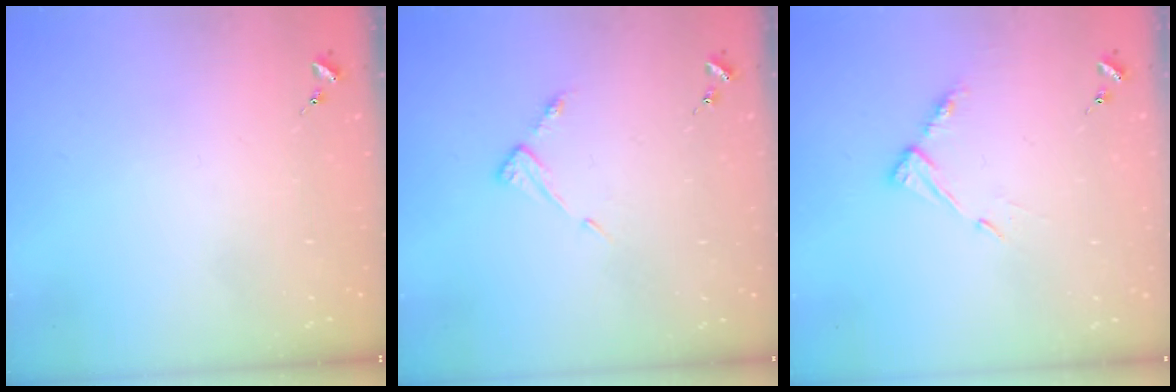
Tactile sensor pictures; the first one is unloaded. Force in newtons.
{"total": 5.3, "press": 5.3, "slide": 0.4}
{"total": 6.8, "press": 6.8, "slide": 0.5}